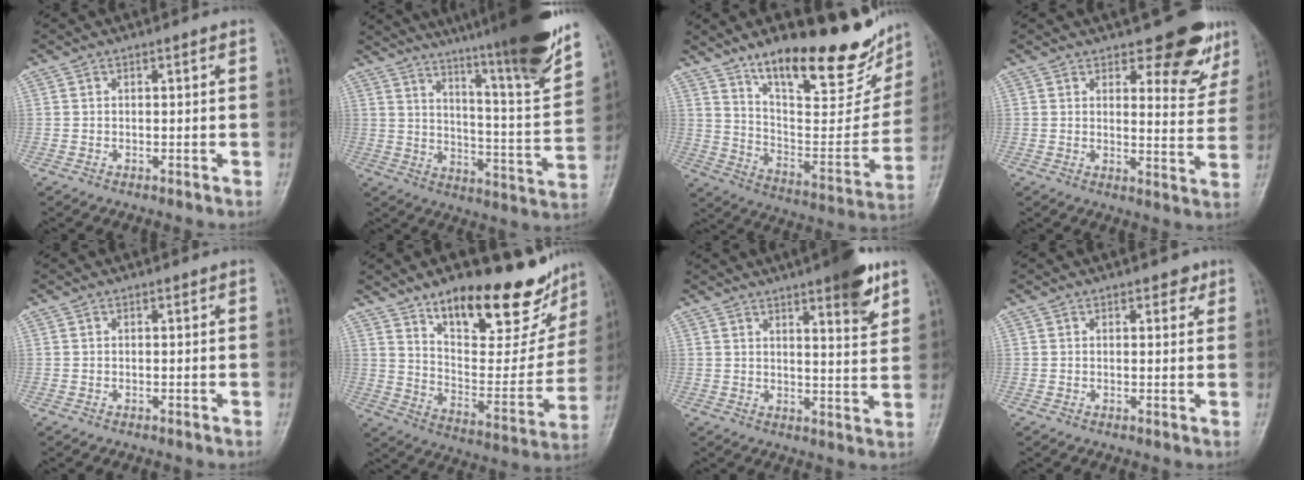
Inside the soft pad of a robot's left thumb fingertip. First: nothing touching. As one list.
[{"total": 24.5, "force": [18.7, 1.7, 15.7], "torque": [-0.219, -0.104, 0.268]}, {"total": 25.6, "force": [17.7, 8.2, 16.6], "torque": [-0.196, -0.085, 0.279]}, {"total": 10.0, "force": [6.7, 4.2, 6.2], "torque": [-0.037, -0.042, 0.084]}, {"total": 0.0}, {"total": 23.9, "force": [17.0, 8.9, 14.2], "torque": [-0.149, -0.087, 0.263]}, {"total": 9.6, "force": [5.9, 2.0, 7.3], "torque": [-0.086, -0.033, 0.078]}, {"total": 2.1, "force": [1.3, 1.2, 1.2], "torque": [-0.001, -0.004, 0.014]}]